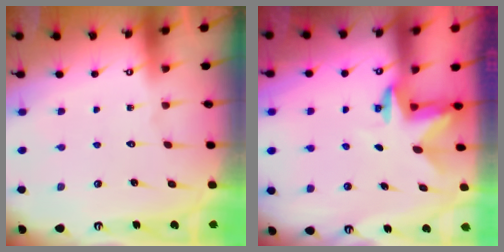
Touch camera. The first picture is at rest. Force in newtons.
{"total": 2.5, "press": 2.5, "slide": 0.4}